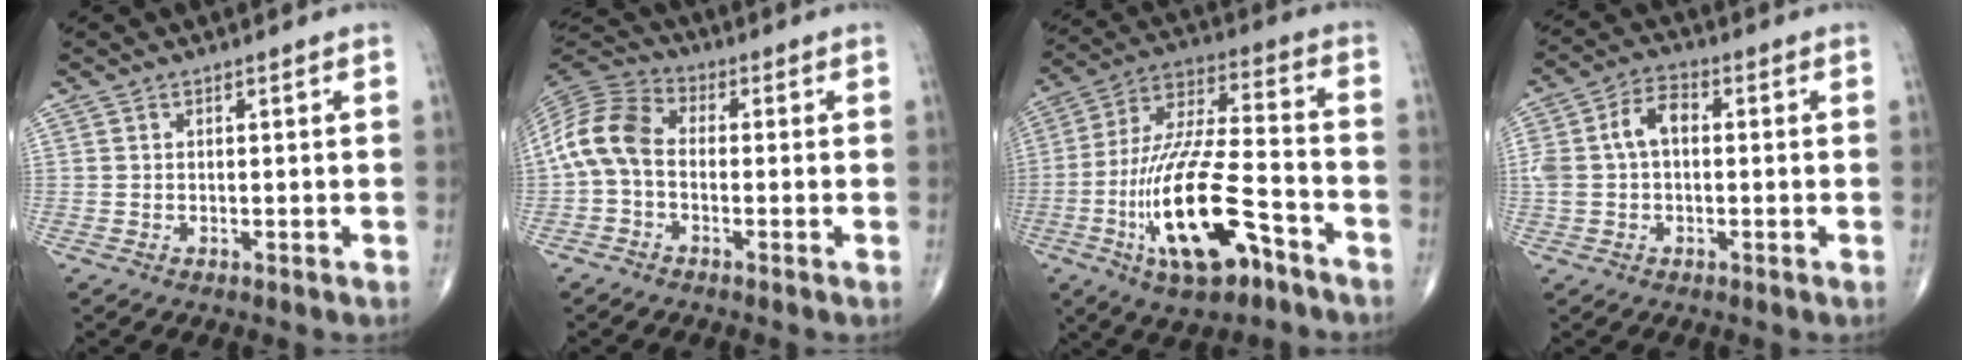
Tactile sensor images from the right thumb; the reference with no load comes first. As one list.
[{"total": 9.5, "force": [-1.0, 6.2, 7.0], "torque": [-0.141, 0.027, -0.037]}, {"total": 21.0, "force": [-8.7, 7.6, 17.6], "torque": [-0.343, 0.049, -0.147]}, {"total": 7.6, "force": [0.6, 4.7, 6.0], "torque": [-0.124, 0.030, 0.006]}]